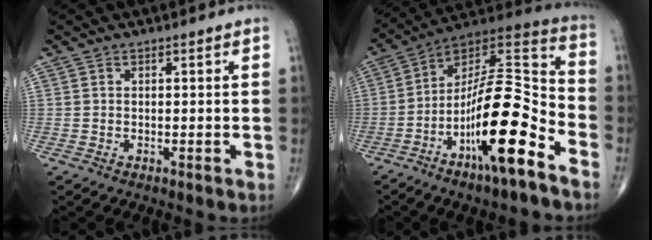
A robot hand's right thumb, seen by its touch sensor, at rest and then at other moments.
{"total": 21.0, "force": [-9.6, 5.2, 18.0], "torque": [-0.322, 0.072, -0.164]}